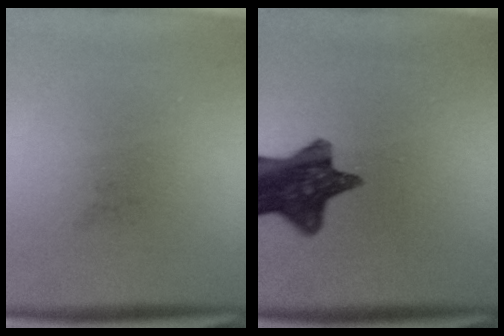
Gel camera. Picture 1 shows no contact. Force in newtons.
{"total": 12.1}